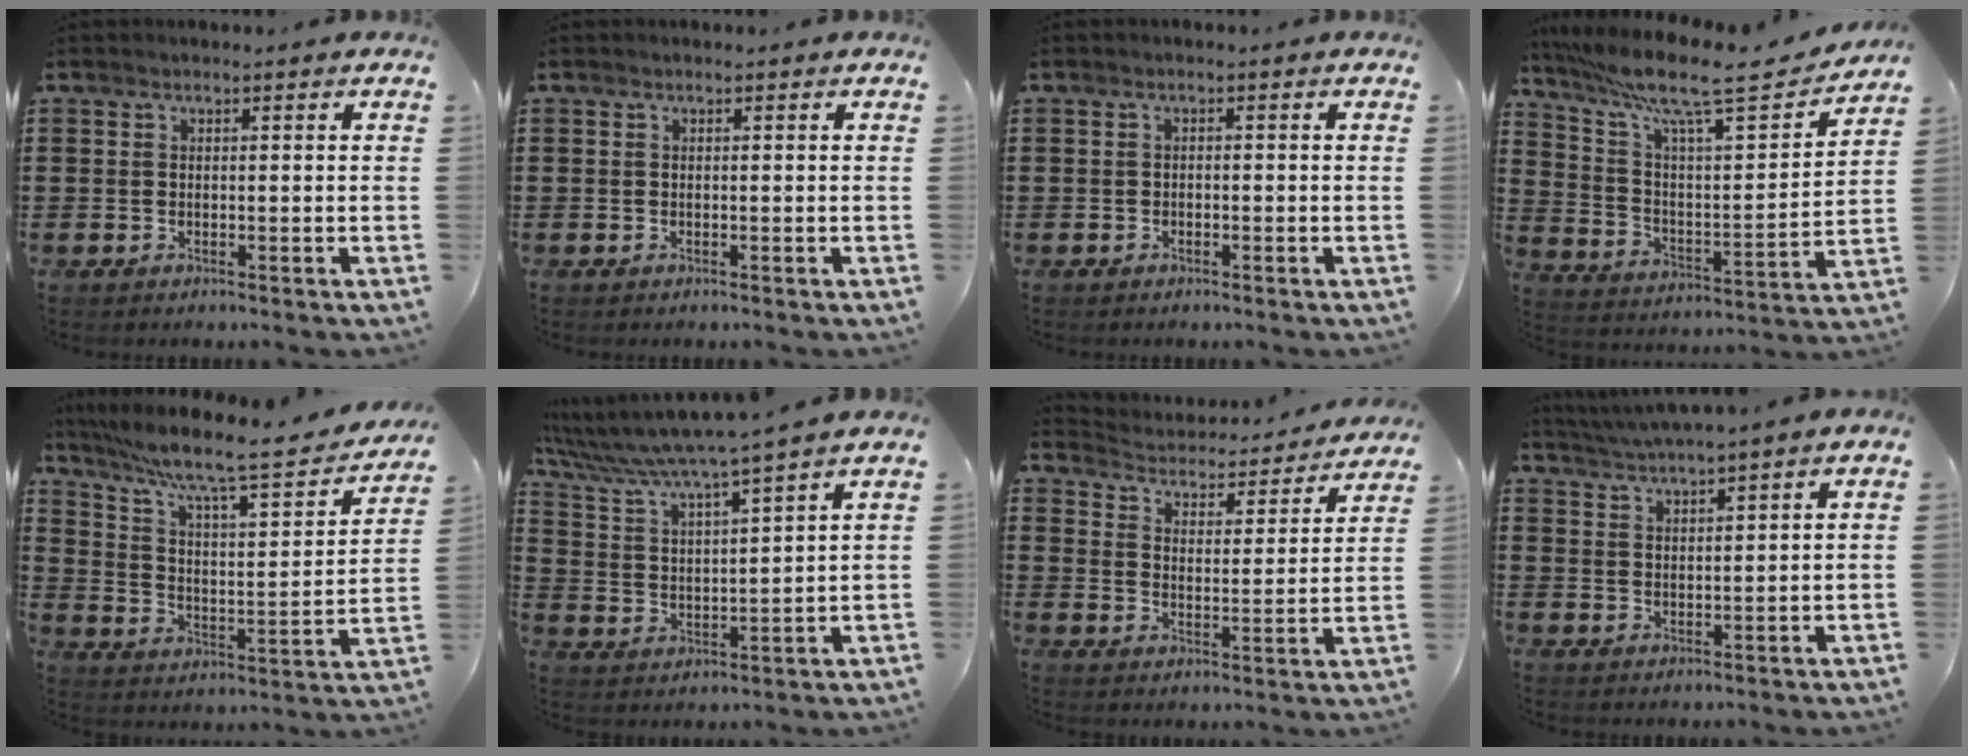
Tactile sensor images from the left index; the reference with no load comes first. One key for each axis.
{"total": 0.0}
{"total": 0.8, "fx": -0.7, "fy": 0.2, "fz": 0.2, "tx": -0.008, "ty": -0.003, "tz": -0.014}
{"total": 11.6, "fx": 9.1, "fy": 1.4, "fz": 7.0, "tx": -0.162, "ty": -0.057, "tz": 0.147}
{"total": 8.8, "fx": 6.6, "fy": 0.6, "fz": 5.8, "tx": -0.128, "ty": -0.048, "tz": 0.101}
{"total": 5.7, "fx": 5.0, "fy": -1.1, "fz": 2.4, "tx": -0.071, "ty": -0.042, "tz": 0.078}
{"total": 3.3, "fx": 3.3, "fy": 0.1, "fz": 0.0, "tx": -0.023, "ty": -0.034, "tz": 0.048}
{"total": 2.6, "fx": 2.4, "fy": -0.7, "fz": 0.8, "tx": -0.022, "ty": -0.011, "tz": 0.044}